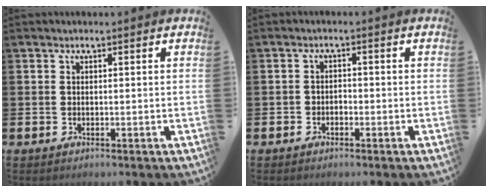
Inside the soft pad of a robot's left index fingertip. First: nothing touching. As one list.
[{"total": 1.4, "force": [-1.0, 0.9, 0.2], "torque": [-0.002, 0.000, -0.024]}]